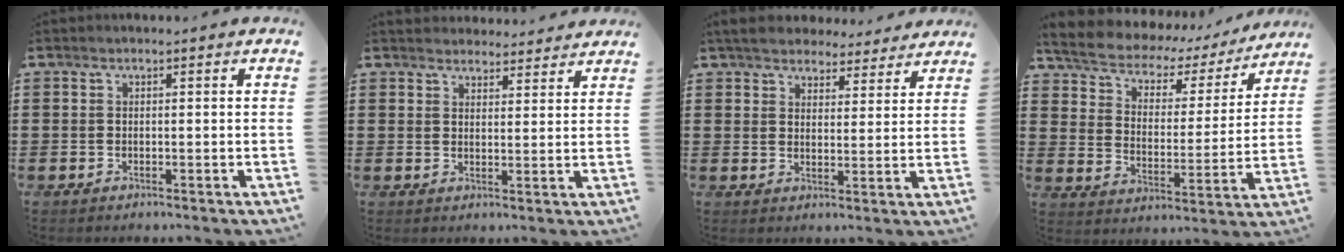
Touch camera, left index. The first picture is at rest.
{"total": 3.3, "force": [3.2, 0.6, -0.1], "torque": [0.001, -0.015, 0.060]}
{"total": 4.6, "force": [4.5, 0.9, 0.6], "torque": [-0.033, -0.020, 0.081]}
{"total": 4.3, "force": [3.7, 2.0, 1.0], "torque": [-0.042, -0.028, 0.056]}